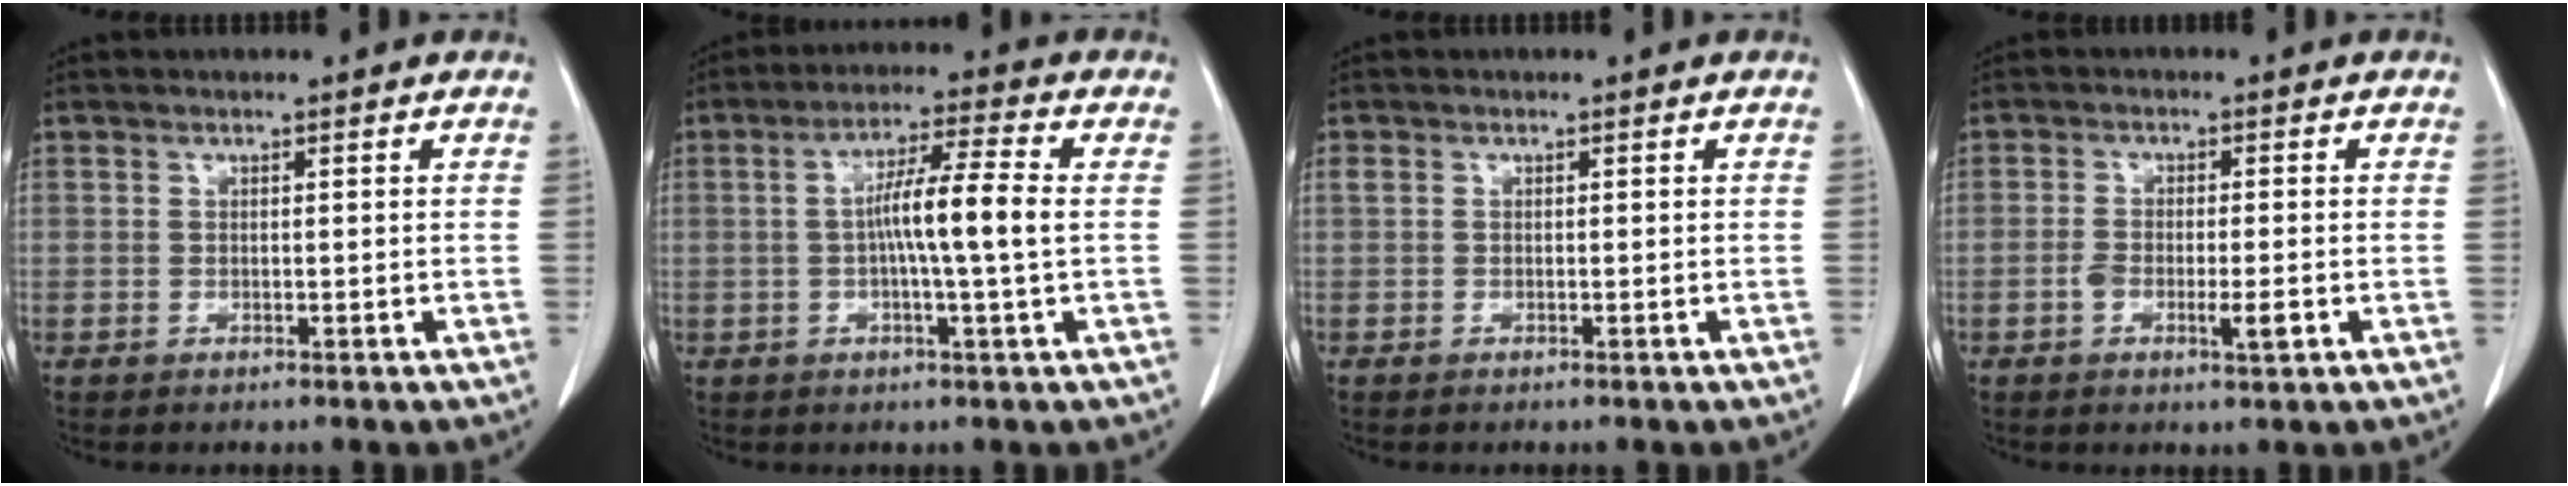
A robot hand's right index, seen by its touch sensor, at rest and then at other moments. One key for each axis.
{"total": 8.5, "fx": 0.1, "fy": -0.4, "fz": 8.5, "tx": -0.152, "ty": 0.007, "tz": -0.005}
{"total": 0.7, "fx": 0.2, "fy": 0.6, "fz": 0.4, "tx": -0.009, "ty": 0.013, "tz": 0.004}
{"total": 4.2, "fx": -1.4, "fy": 1.1, "fz": 3.8, "tx": -0.065, "ty": -0.002, "tz": -0.020}